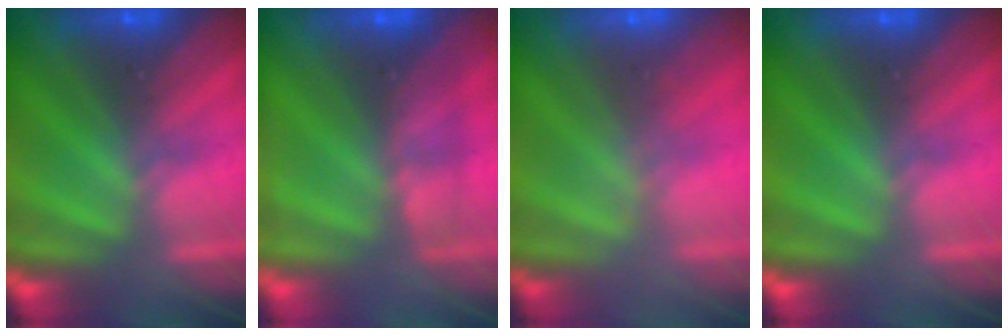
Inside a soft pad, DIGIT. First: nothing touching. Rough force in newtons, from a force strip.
{"total": 2.3}
{"total": 1.6}
{"total": 0.0}